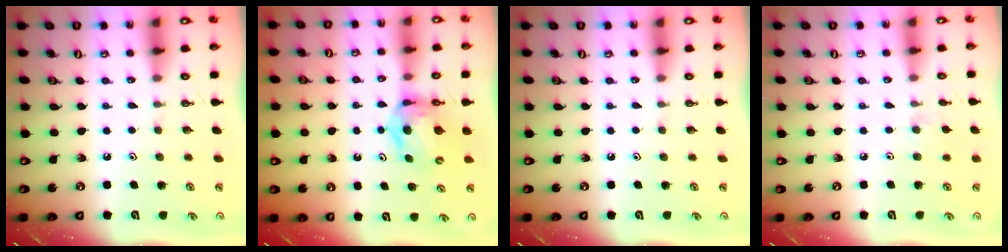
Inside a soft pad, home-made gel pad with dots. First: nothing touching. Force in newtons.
{"total": 9.0, "press": 9.0, "slide": 0.6}
{"total": 0.0}
{"total": 3.8, "press": 3.7, "slide": 0.8}